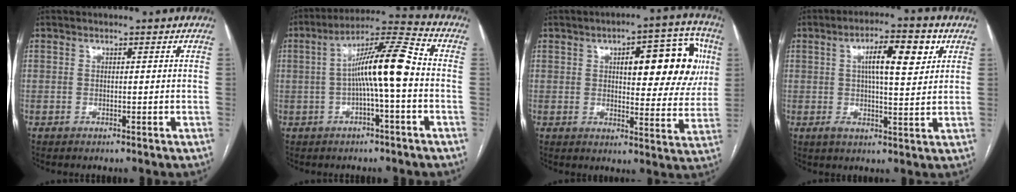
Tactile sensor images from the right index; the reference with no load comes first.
{"total": 10.8, "force": [-0.8, 0.5, 10.8], "torque": [-0.190, 0.026, -0.019]}
{"total": 15.3, "force": [4.3, 5.3, 13.7], "torque": [-0.160, 0.032, 0.056]}
{"total": 9.2, "force": [2.9, 2.0, 8.5], "torque": [-0.141, 0.019, 0.047]}